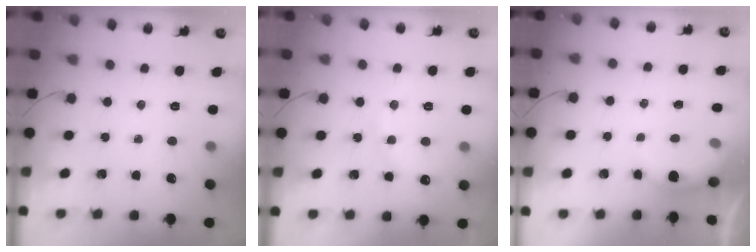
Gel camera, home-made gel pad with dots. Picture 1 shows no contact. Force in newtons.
{"total": 8.0, "press": 7.8, "slide": 1.3}
{"total": 3.8, "press": 3.7, "slide": 0.6}